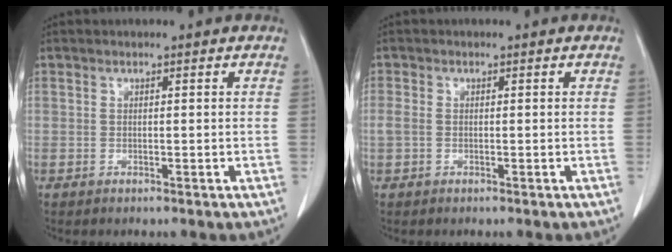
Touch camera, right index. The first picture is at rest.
{"total": 1.4, "force": [-0.1, 1.0, 0.9], "torque": [-0.032, 0.008, -0.001]}